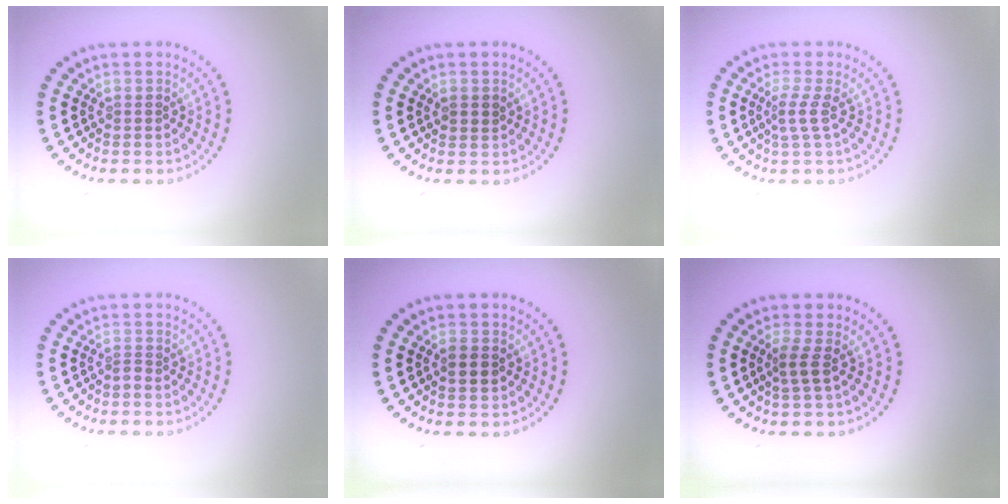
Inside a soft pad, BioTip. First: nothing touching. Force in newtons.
{"total": 1.2, "press": 1.1, "slide": 0.5}
{"total": 1.8, "press": 1.2, "slide": 1.3}
{"total": 0.8, "press": 0.5, "slide": 0.6}
{"total": 2.2, "press": 2.2, "slide": 0.0}
{"total": 1.7, "press": 1.3, "slide": 1.0}